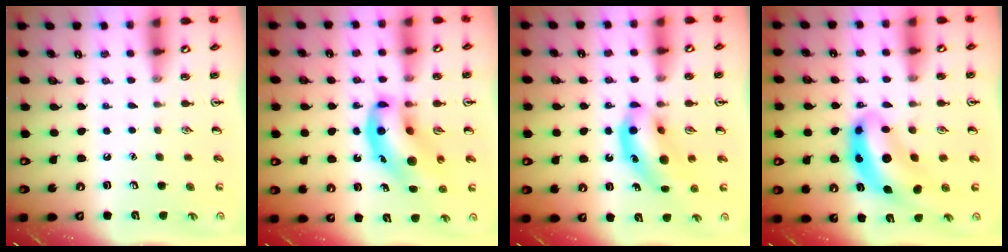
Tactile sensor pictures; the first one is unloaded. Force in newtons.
{"total": 13.3, "press": 12.8, "slide": 3.8}
{"total": 11.5, "press": 11.0, "slide": 3.5}
{"total": 8.9, "press": 8.5, "slide": 2.7}